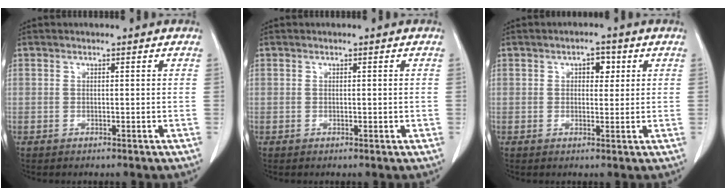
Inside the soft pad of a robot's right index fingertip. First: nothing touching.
{"total": 0.6, "force": [0.0, 0.3, 0.5], "torque": [-0.007, 0.000, 0.003]}
{"total": 2.9, "force": [1.1, 1.7, 2.2], "torque": [-0.028, 0.008, 0.014]}